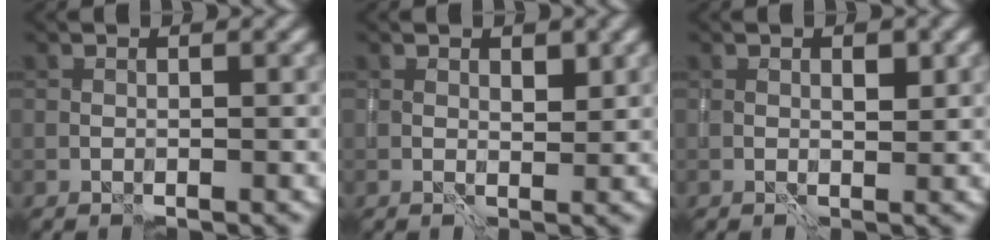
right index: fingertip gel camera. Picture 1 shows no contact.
{"total": 1.5, "force": [0.8, 0.9, 0.8], "torque": [-0.007, -0.005, 0.013]}
{"total": 1.3, "force": [0.5, 0.6, 1.1], "torque": [-0.012, -0.002, 0.007]}